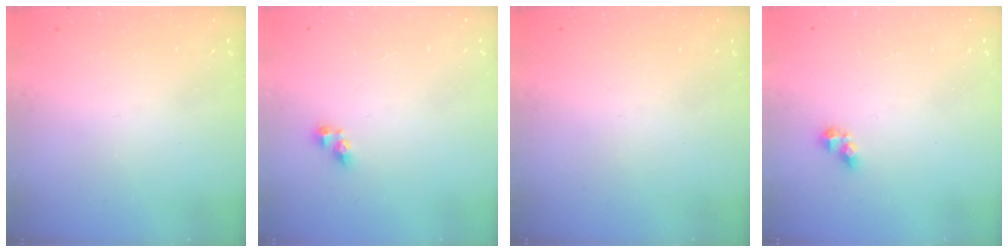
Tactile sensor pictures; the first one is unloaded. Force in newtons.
{"total": 5.1, "press": 5.1, "slide": 0.6}
{"total": 0.0}
{"total": 4.9, "press": 4.8, "slide": 0.6}